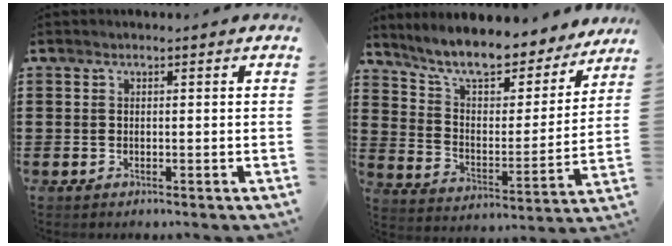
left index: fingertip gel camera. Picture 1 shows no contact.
{"total": 9.1, "force": [8.2, 1.3, 3.9], "torque": [-0.103, -0.054, 0.139]}